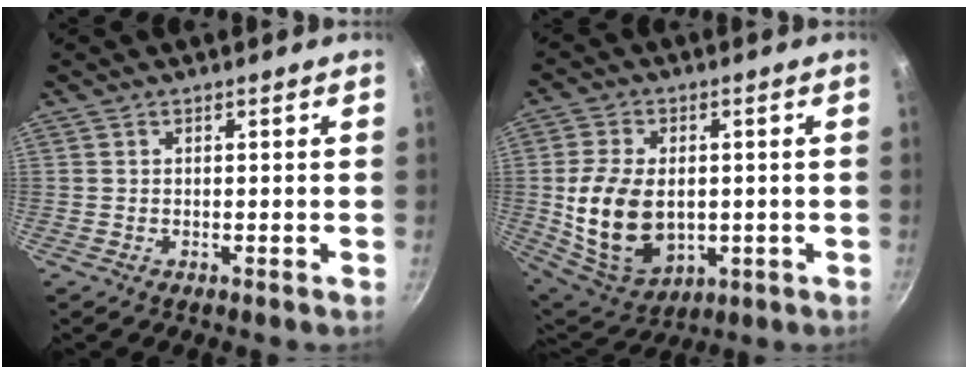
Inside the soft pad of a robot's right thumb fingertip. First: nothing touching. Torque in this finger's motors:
{"motor_torque": [-0.28, 1.15, 1.57, 0.26, 0.16]}